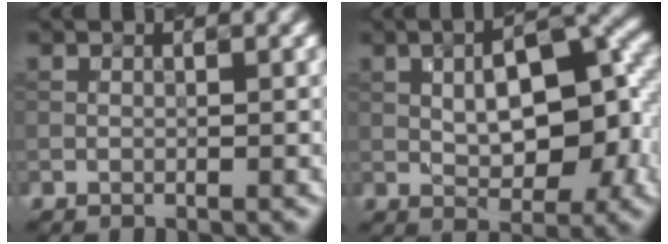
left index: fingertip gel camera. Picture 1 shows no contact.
{"total": 8.5, "force": [0.4, 3.8, 7.6], "torque": [-0.104, 0.013, 0.005]}